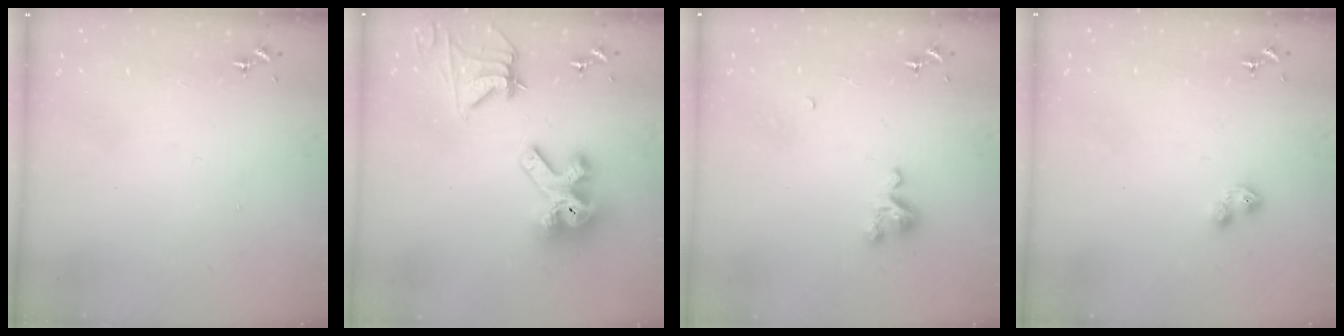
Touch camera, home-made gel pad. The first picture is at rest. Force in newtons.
{"total": 17.2, "press": 17.1, "slide": 2.1}
{"total": 5.8, "press": 5.7, "slide": 0.4}
{"total": 4.3, "press": 4.2, "slide": 1.0}